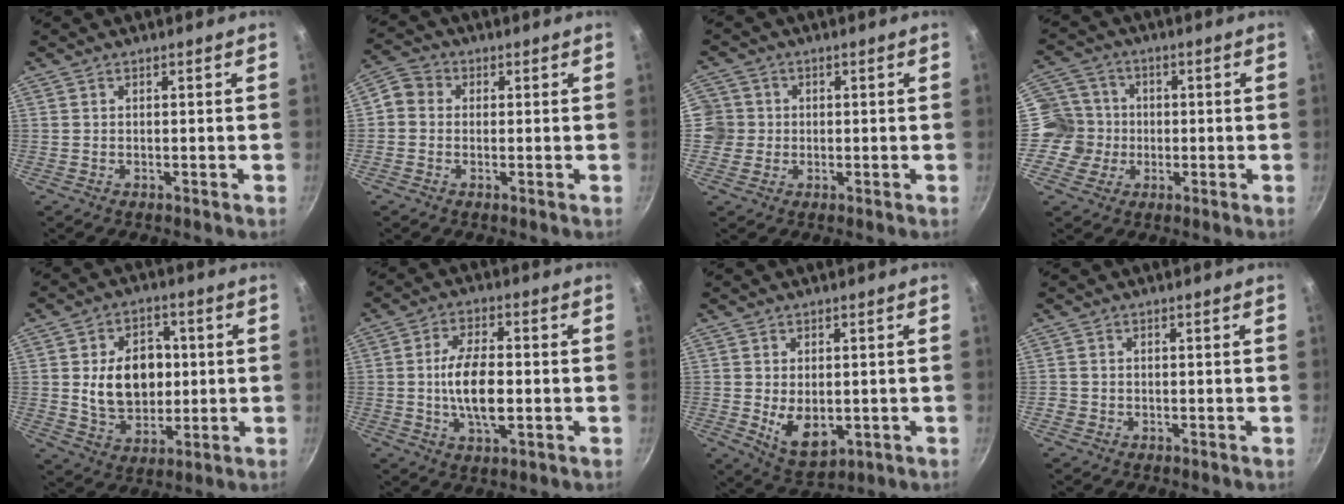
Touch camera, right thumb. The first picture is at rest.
{"total": 4.2, "force": [-0.1, 3.8, 1.8], "torque": [-0.021, 0.010, -0.021]}
{"total": 5.4, "force": [-0.1, 5.3, 1.1], "torque": [0.014, 0.005, -0.011]}
{"total": 7.7, "force": [-0.9, 7.6, 1.3], "torque": [0.014, 0.018, -0.038]}
{"total": 13.5, "force": [1.0, 9.9, 9.2], "torque": [-0.109, 0.001, 0.021]}
{"total": 10.4, "force": [-1.0, 4.7, 9.2], "torque": [-0.168, 0.012, -0.019]}
{"total": 8.0, "force": [-0.7, 5.1, 6.1], "torque": [-0.092, -0.017, 0.010]}
{"total": 1.3, "force": [-0.5, 1.1, 0.4], "torque": [-0.007, 0.001, -0.009]}